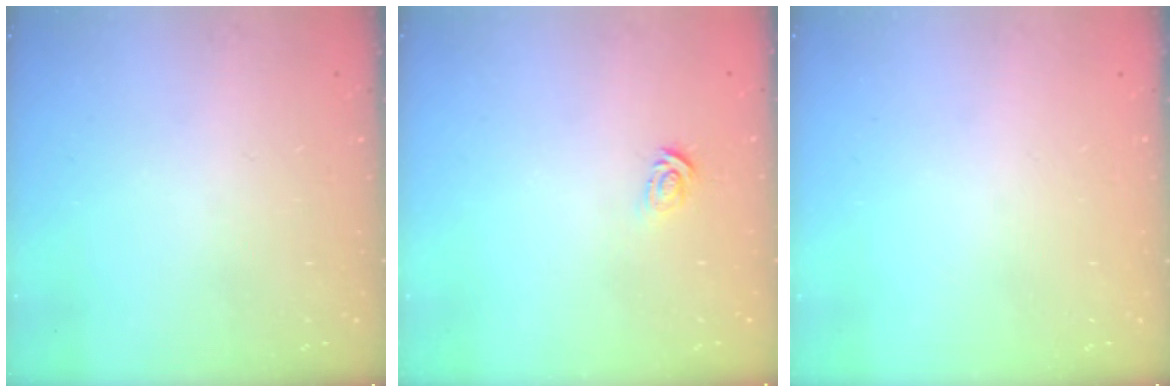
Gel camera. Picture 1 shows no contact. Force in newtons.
{"total": 2.8, "press": 2.8, "slide": 0.2}
{"total": 0.0}